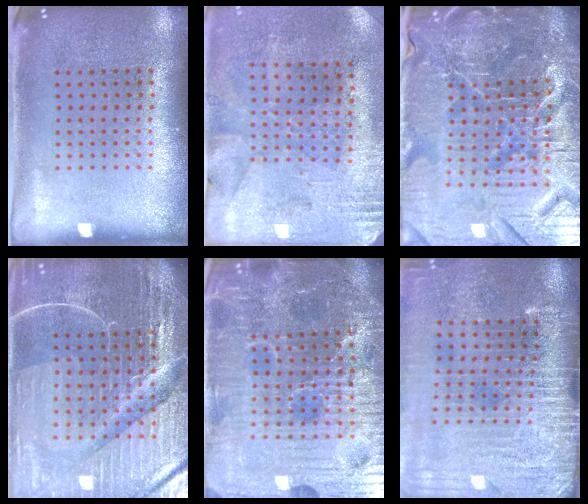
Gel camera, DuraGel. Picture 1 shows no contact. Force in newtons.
{"total": 2.7, "press": 2.3, "slide": 1.5}
{"total": 7.1, "press": 6.3, "slide": 3.2}
{"total": 6.6, "press": 5.9, "slide": 3.0}
{"total": 7.2, "press": 6.4, "slide": 3.2}
{"total": 4.1, "press": 3.5, "slide": 2.0}